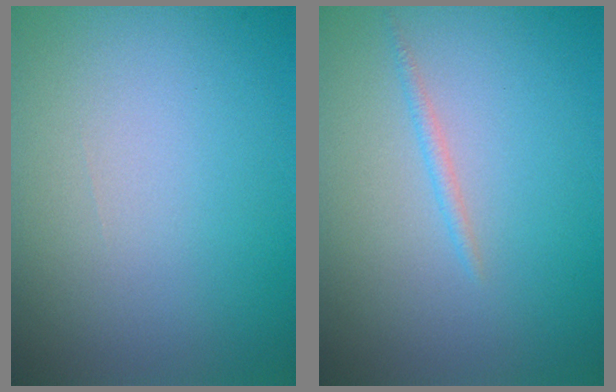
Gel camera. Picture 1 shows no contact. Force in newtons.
{"total": 0.8, "press": 0.8, "slide": 0.0}